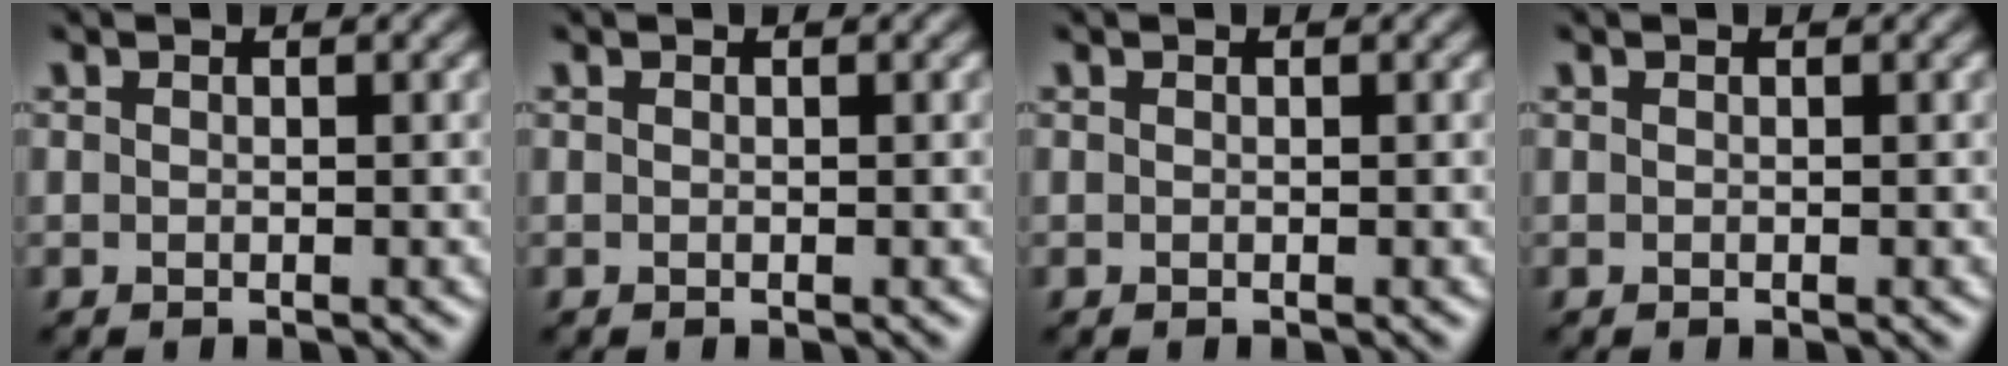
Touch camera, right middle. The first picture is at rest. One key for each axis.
{"total": 0.0}
{"total": 0.0}
{"total": 0.0}